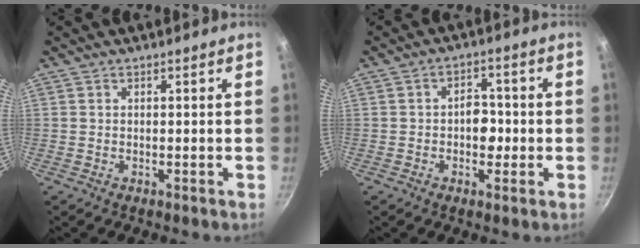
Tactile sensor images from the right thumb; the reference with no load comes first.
{"total": 5.3, "force": [-0.7, 3.6, 3.9], "torque": [-0.031, 0.013, -0.014]}